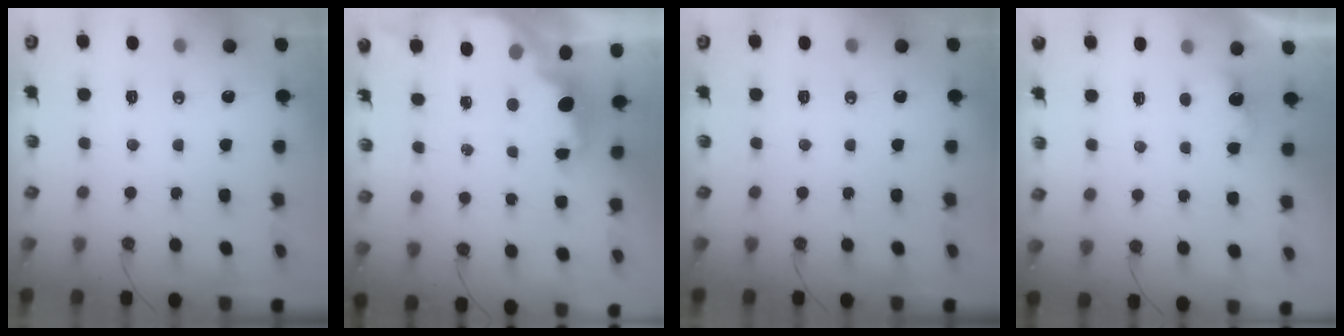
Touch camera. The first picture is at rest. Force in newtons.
{"total": 1.9, "press": 1.8, "slide": 0.7}
{"total": 0.0}
{"total": 2.5, "press": 2.3, "slide": 0.9}